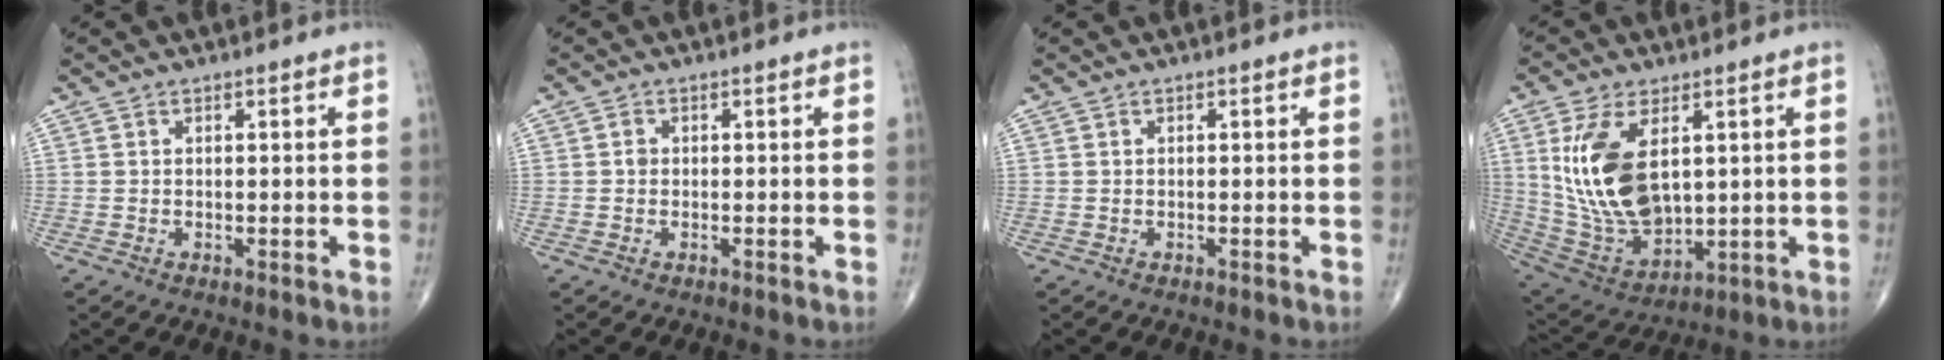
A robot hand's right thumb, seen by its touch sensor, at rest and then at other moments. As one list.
[{"total": 1.1, "force": [0.0, 0.9, 0.6], "torque": [-0.005, 0.003, -0.002]}, {"total": 0.0}, {"total": 17.8, "force": [3.9, 9.7, 14.4], "torque": [-0.272, -0.023, 0.092]}]